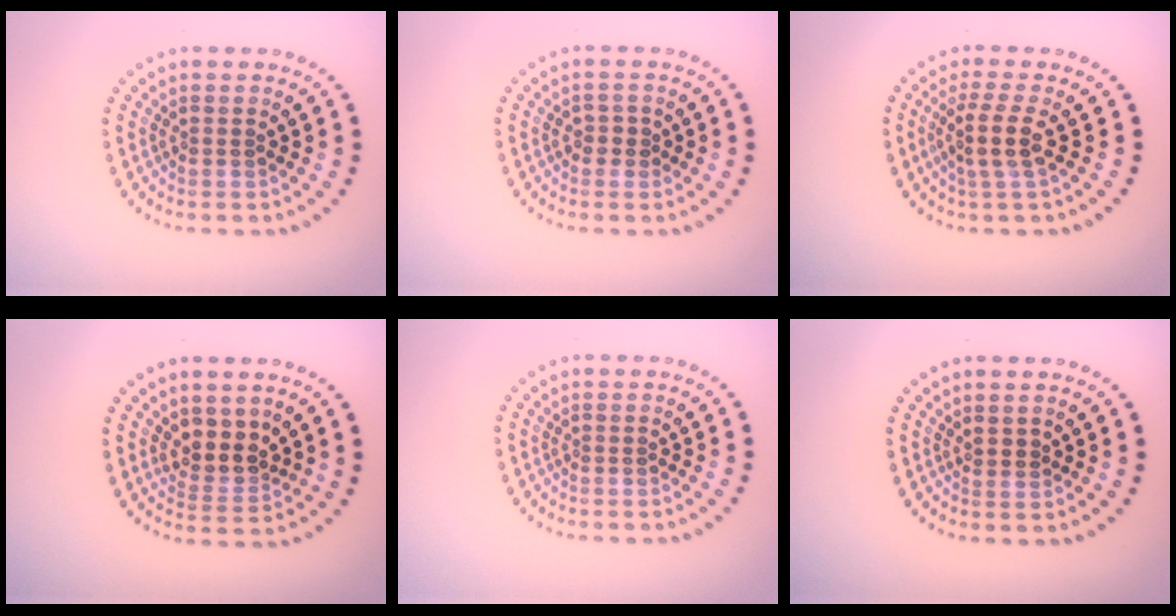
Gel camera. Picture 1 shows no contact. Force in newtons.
{"total": 0.8, "press": 0.8, "slide": 0.2}
{"total": 2.8, "press": 2.3, "slide": 1.6}
{"total": 3.2, "press": 2.6, "slide": 1.8}
{"total": 0.0}
{"total": 0.5, "press": 0.4, "slide": 0.4}